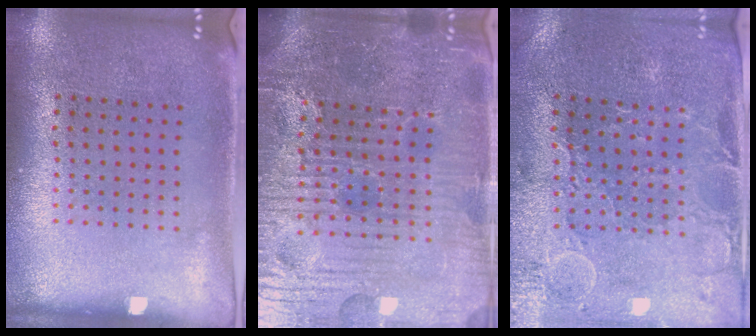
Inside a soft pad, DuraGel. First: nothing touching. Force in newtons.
{"total": 5.9, "press": 5.5, "slide": 2.1}
{"total": 0.8, "press": 0.7, "slide": 0.4}